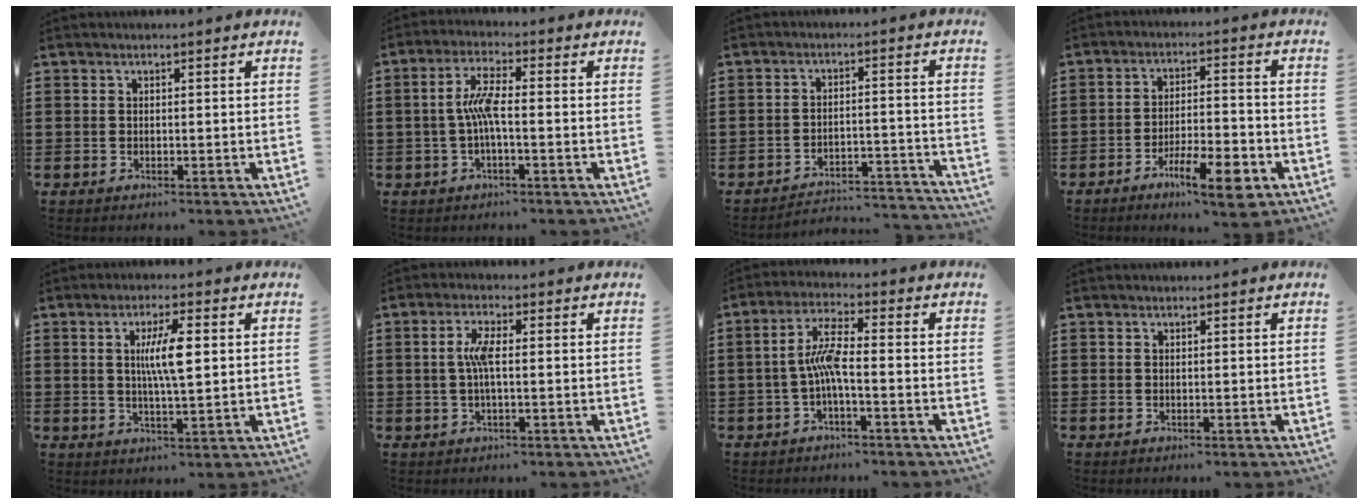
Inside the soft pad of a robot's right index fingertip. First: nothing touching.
{"total": 5.2, "force": [-0.7, 1.1, 5.0], "torque": [-0.106, 0.001, -0.021]}
{"total": 3.4, "force": [-3.3, 0.5, 1.0], "torque": [-0.022, -0.002, -0.071]}
{"total": 9.1, "force": [-4.9, 2.1, 7.4], "torque": [-0.135, 0.002, -0.087]}
{"total": 6.4, "force": [1.2, 1.2, 6.2], "torque": [-0.118, 0.005, 0.016]}
{"total": 4.0, "force": [-0.1, 0.9, 3.9], "torque": [-0.080, 0.000, -0.006]}
{"total": 5.7, "force": [-1.3, 1.2, 5.4], "torque": [-0.120, 0.000, -0.033]}
{"total": 0.0}